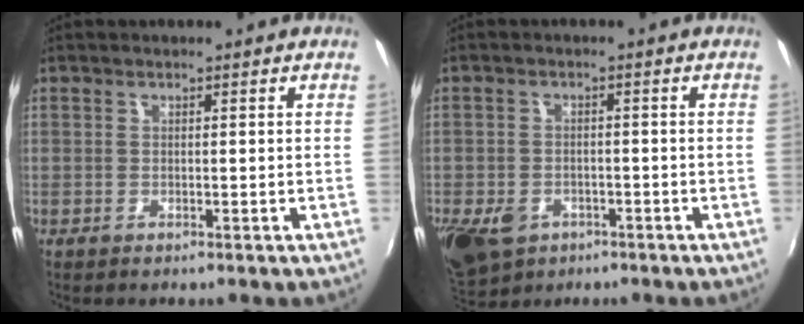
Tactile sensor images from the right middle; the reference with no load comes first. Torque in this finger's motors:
{"motor_torque": [1.07, -1.07, 0.52, 0.10]}